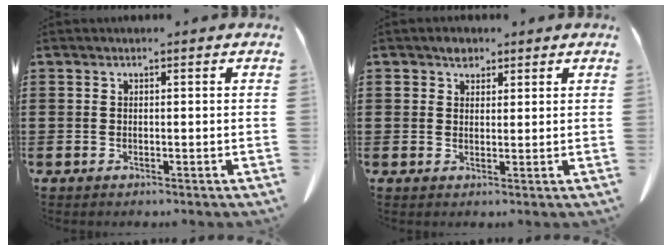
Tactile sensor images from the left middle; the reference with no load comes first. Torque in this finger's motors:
{"motor_torque": [0.02, 0.02, 0.01, 0.01]}